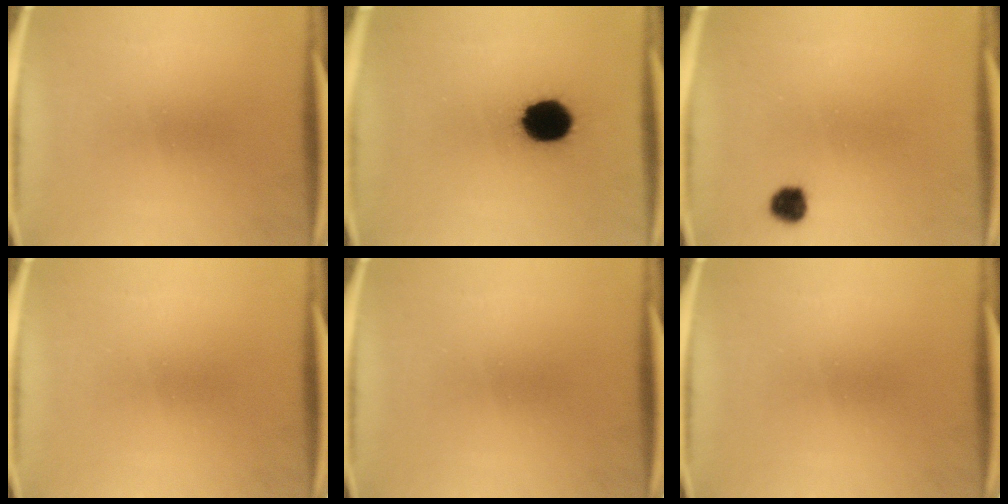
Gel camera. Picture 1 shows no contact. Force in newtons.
{"total": 13.0}
{"total": 3.2}
{"total": 0.0}
{"total": 0.0}
{"total": 0.0}